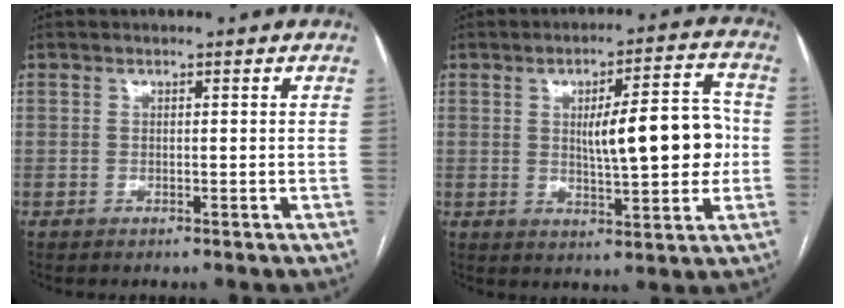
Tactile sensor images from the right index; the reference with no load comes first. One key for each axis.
{"total": 11.8, "fx": 0.4, "fy": 2.7, "fz": 11.5, "tx": -0.162, "ty": 0.021, "tz": 0.013}